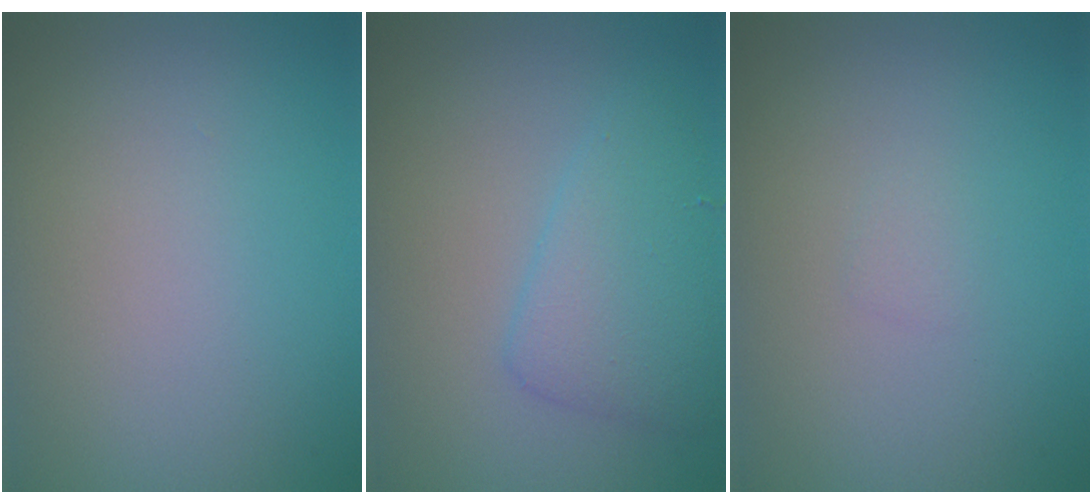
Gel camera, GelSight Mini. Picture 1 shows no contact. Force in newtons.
{"total": 3.7, "press": 3.7, "slide": 0.1}
{"total": 0.6, "press": 0.6, "slide": 0.0}